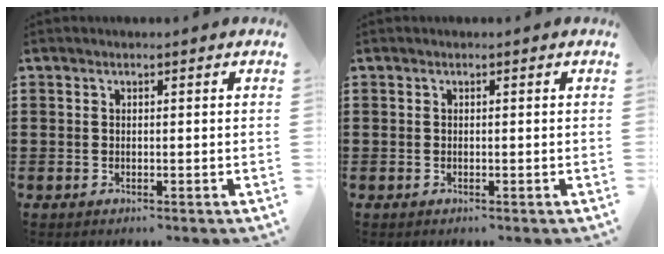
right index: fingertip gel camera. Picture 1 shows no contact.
{"total": 0.0}